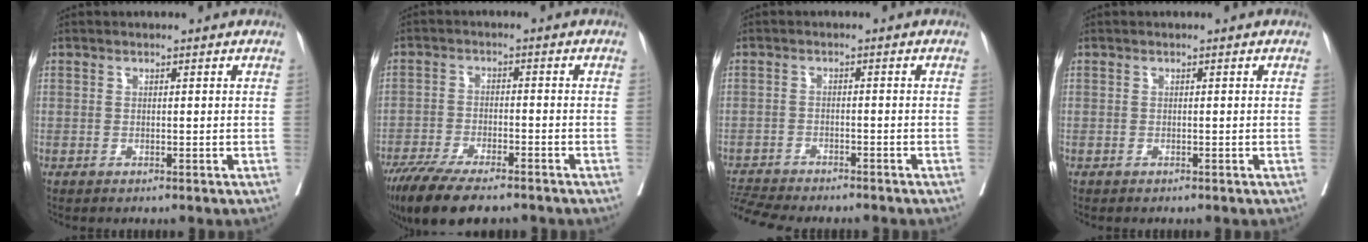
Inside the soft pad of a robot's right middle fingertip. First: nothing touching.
{"total": 12.3, "force": [-9.7, 2.7, 7.1], "torque": [-0.121, -0.025, -0.158]}
{"total": 9.5, "force": [-9.0, 0.8, 3.1], "torque": [-0.056, -0.002, -0.138]}
{"total": 0.0}